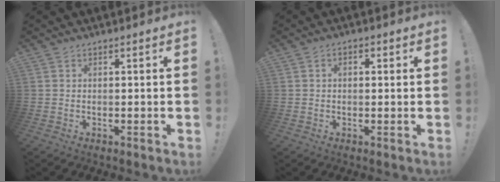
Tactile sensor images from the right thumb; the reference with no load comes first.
{"total": 1.8, "force": [-0.1, 1.2, 1.3], "torque": [-0.015, 0.003, -0.007]}